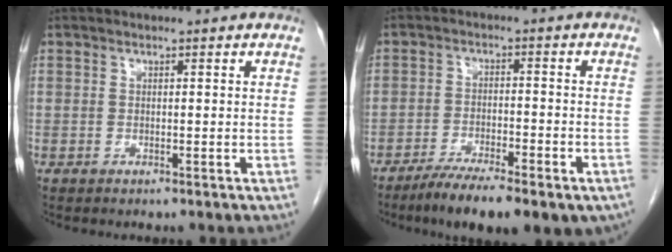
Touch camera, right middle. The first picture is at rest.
{"total": 12.6, "force": [-8.8, 3.1, 8.5], "torque": [-0.115, -0.011, -0.132]}